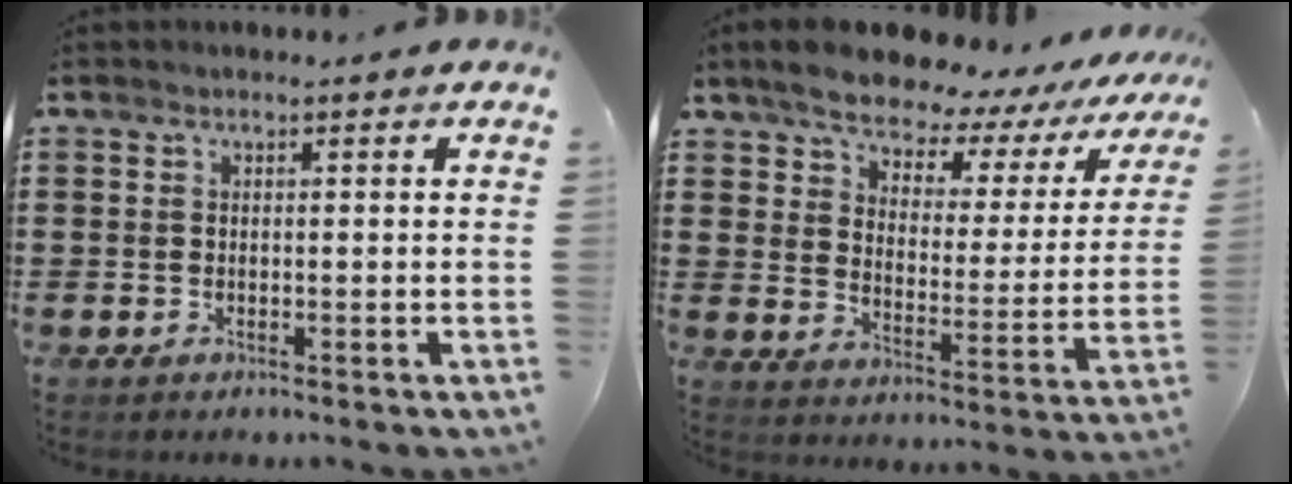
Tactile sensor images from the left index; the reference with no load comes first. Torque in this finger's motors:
{"motor_torque": [2.14, 0.00, 1.05, 0.21]}